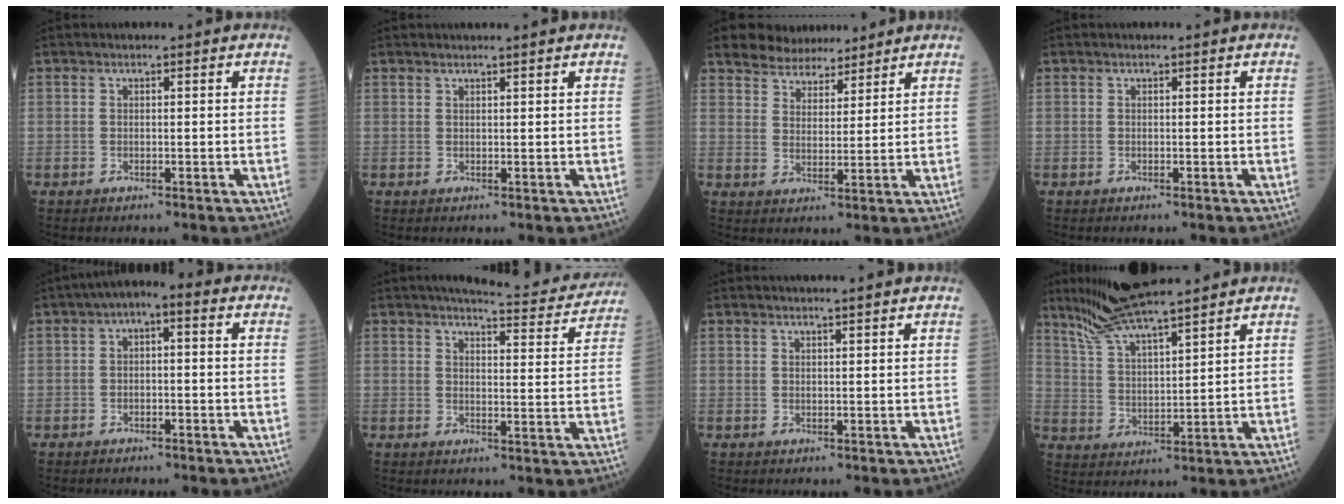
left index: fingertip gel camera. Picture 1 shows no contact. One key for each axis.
{"total": 1.8, "fx": 1.7, "fy": -0.3, "fz": 0.5, "tx": -0.009, "ty": 0.006, "tz": 0.027}
{"total": 7.5, "fx": 6.7, "fy": 2.8, "fz": 1.8, "tx": -0.028, "ty": 0.013, "tz": 0.112}
{"total": 0.0}
{"total": 4.3, "fx": 0.7, "fy": 1.9, "fz": 3.8, "tx": -0.056, "ty": 0.027, "tz": 0.000}
{"total": 11.0, "fx": 10.5, "fy": 1.2, "fz": 3.1, "tx": -0.033, "ty": -0.015, "tz": 0.117}
{"total": 2.9, "fx": 2.7, "fy": -0.4, "fz": 0.9, "tx": -0.014, "ty": 0.007, "tz": 0.036}
{"total": 11.6, "fx": 9.9, "fy": 0.7, "fz": 5.9, "tx": -0.114, "ty": 0.023, "tz": 0.184}